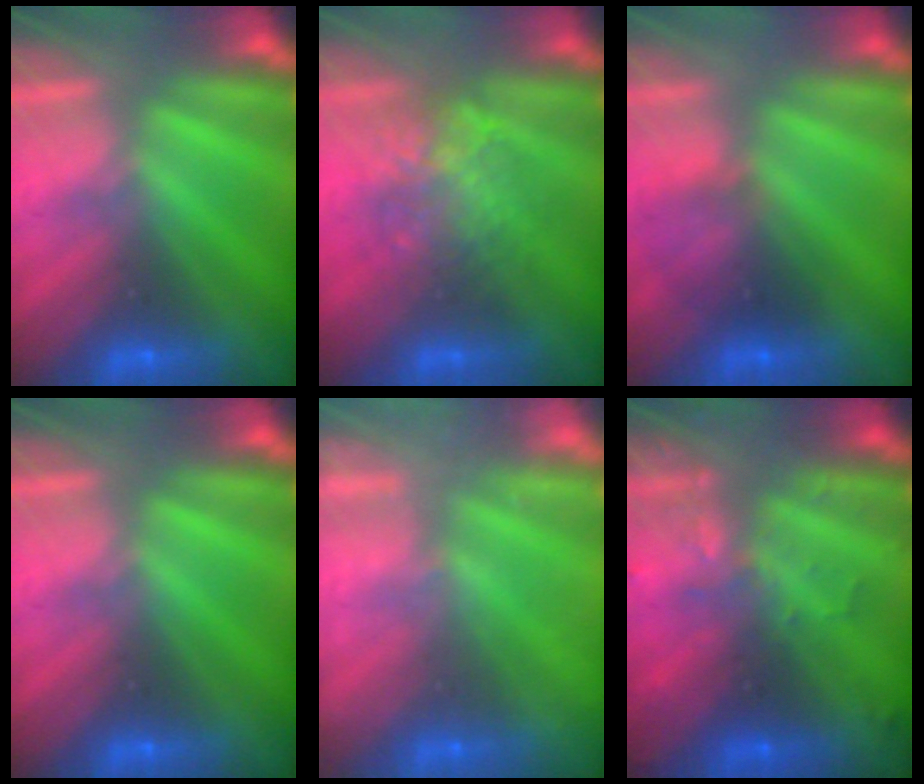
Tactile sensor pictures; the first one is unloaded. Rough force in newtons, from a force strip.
{"total": 2.2}
{"total": 2.8}
{"total": 0.0}
{"total": 2.4}
{"total": 3.0}